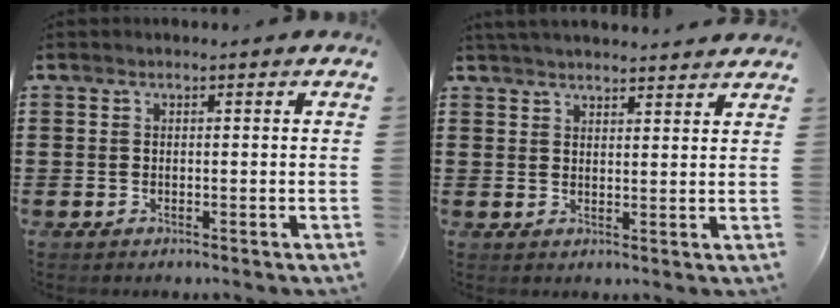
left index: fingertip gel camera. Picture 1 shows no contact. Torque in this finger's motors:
{"motor_torque": [1.79, -0.35, 0.36, 0.11]}